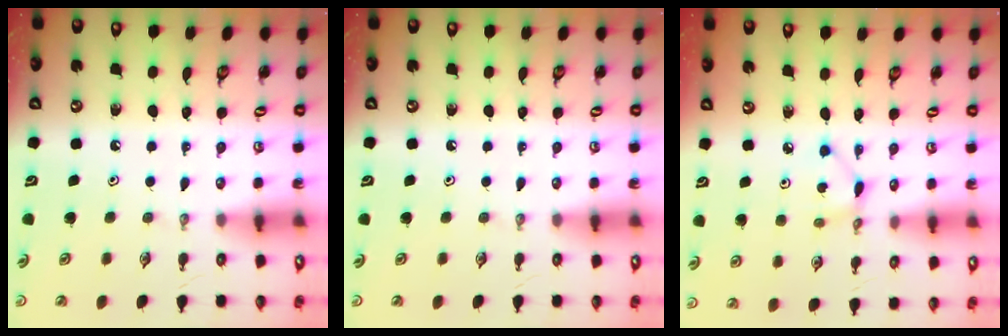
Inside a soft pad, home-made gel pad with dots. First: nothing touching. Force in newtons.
{"total": 0.0}
{"total": 3.8, "press": 3.8, "slide": 0.3}